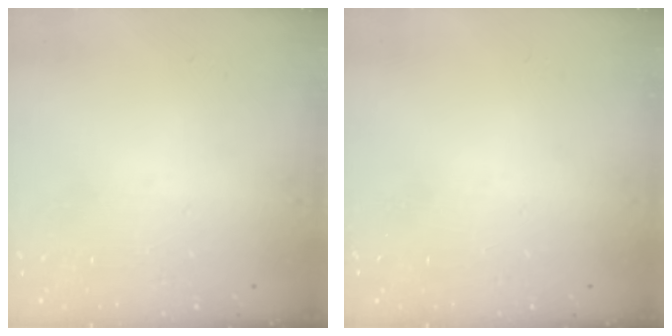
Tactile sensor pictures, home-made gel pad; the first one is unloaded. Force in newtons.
{"total": 0.0}